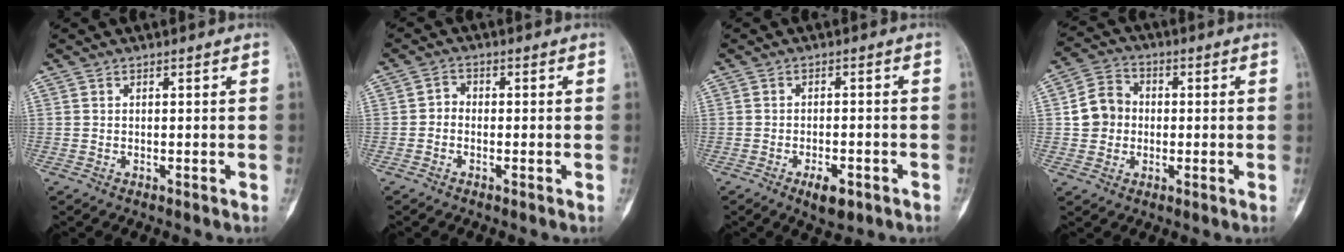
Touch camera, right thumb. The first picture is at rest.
{"total": 1.9, "force": [-0.7, 1.6, 0.8], "torque": [0.003, 0.007, -0.023]}
{"total": 4.6, "force": [-2.6, 1.9, 3.3], "torque": [-0.044, 0.007, -0.034]}
{"total": 7.4, "force": [-0.2, 6.6, 3.3], "torque": [-0.038, 0.017, -0.015]}